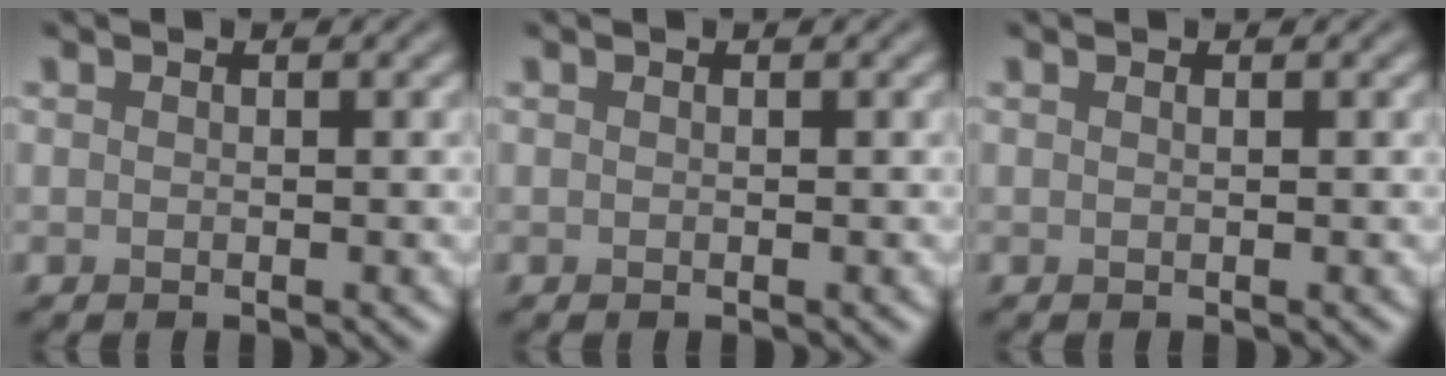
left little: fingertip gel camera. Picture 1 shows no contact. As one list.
[{"total": 0.0}, {"total": 0.0}]